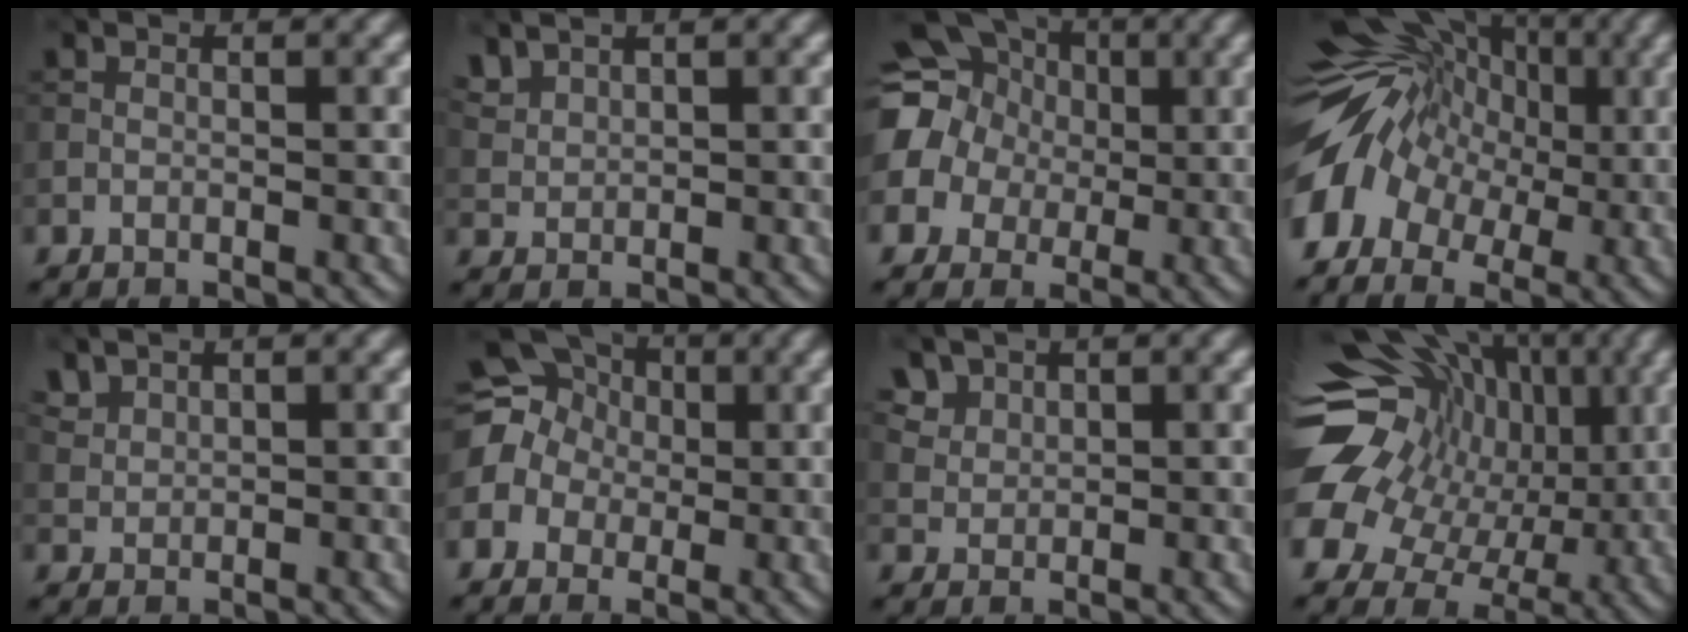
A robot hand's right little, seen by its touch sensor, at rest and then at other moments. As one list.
[{"total": 1.9, "force": [1.5, 0.9, 0.6], "torque": [-0.017, 0.002, 0.034]}, {"total": 16.7, "force": [2.6, 15.5, 5.7], "torque": [-0.168, 0.002, 0.002]}, {"total": 10.4, "force": [-0.5, 8.4, 6.1], "torque": [-0.099, -0.001, -0.012]}, {"total": 1.6, "force": [1.2, 0.9, 0.4], "torque": [-0.010, 0.001, 0.028]}, {"total": 10.7, "force": [-0.2, 10.2, 3.2], "torque": [-0.102, 0.018, -0.058]}, {"total": 2.2, "force": [1.4, 1.6, 0.5], "torque": [-0.011, 0.002, 0.027]}, {"total": 17.0, "force": [2.0, 13.8, 9.8], "torque": [-0.193, 0.017, 0.020]}]